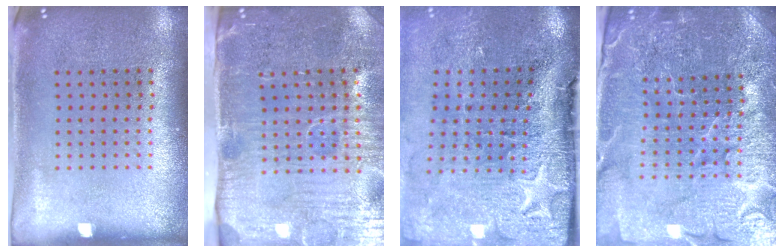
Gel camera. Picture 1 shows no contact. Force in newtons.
{"total": 5.1, "press": 4.4, "slide": 2.7}
{"total": 5.0, "press": 3.9, "slide": 3.1}
{"total": 5.2, "press": 4.9, "slide": 1.9}